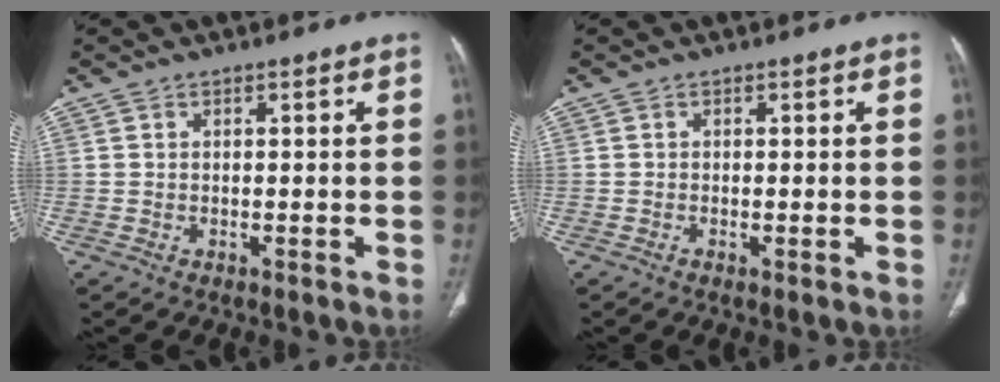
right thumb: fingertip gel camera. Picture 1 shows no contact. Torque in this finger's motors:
{"motor_torque": [0.04, -0.01, 0.21, -0.39, 0.03]}